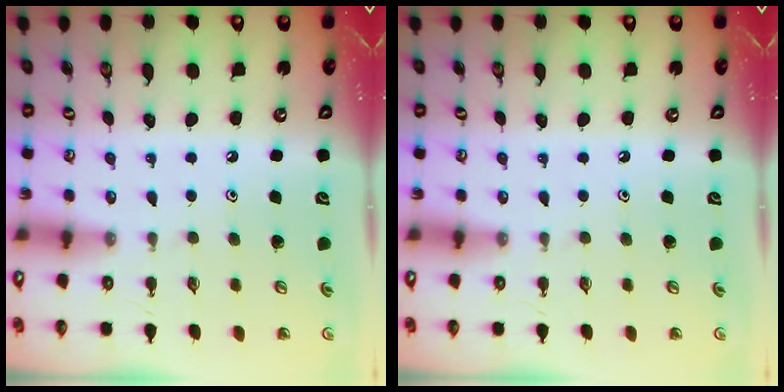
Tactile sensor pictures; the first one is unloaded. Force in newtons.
{"total": 0.0}